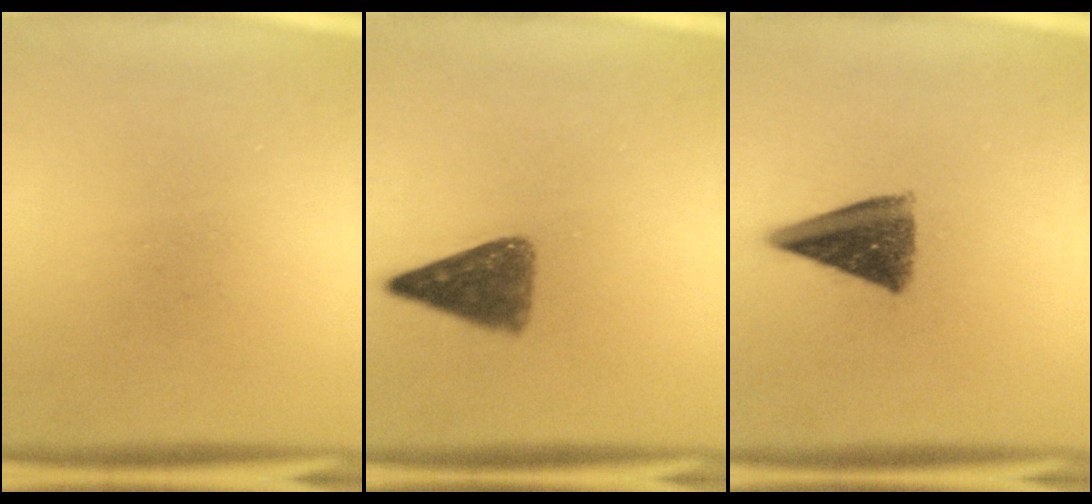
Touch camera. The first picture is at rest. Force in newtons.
{"total": 6.6}
{"total": 9.5}